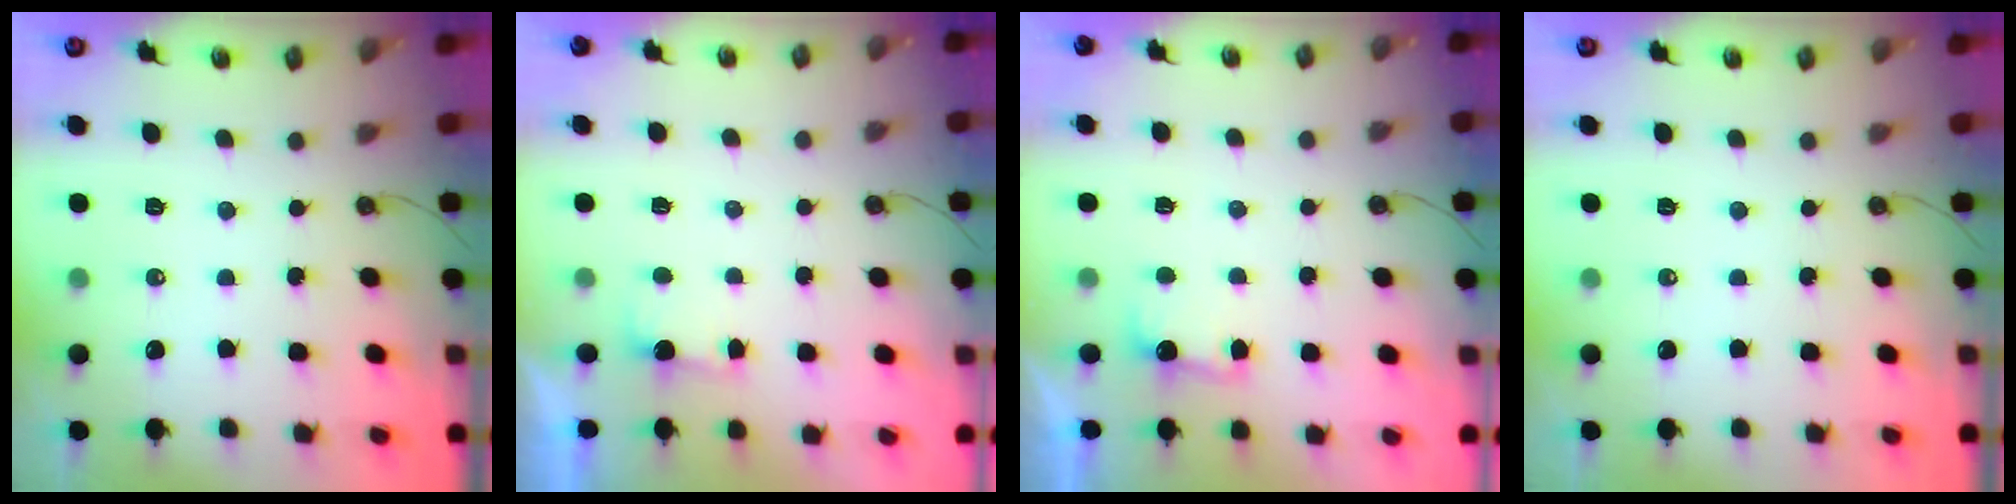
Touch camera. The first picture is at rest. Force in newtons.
{"total": 0.8, "press": 0.4, "slide": 0.7}
{"total": 3.1, "press": 3.0, "slide": 1.0}
{"total": 0.0}